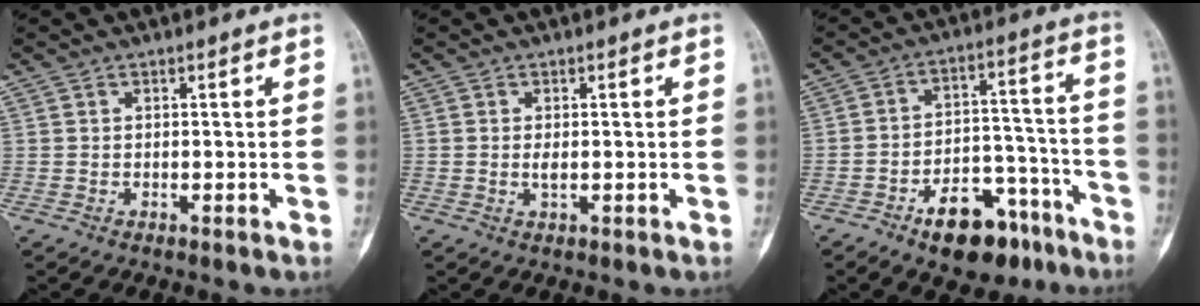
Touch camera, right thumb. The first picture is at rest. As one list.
[{"total": 1.4, "force": [-0.2, 0.8, 1.1], "torque": [-0.015, 0.000, -0.006]}, {"total": 15.1, "force": [-9.6, 7.9, 8.6], "torque": [-0.086, 0.084, -0.141]}]